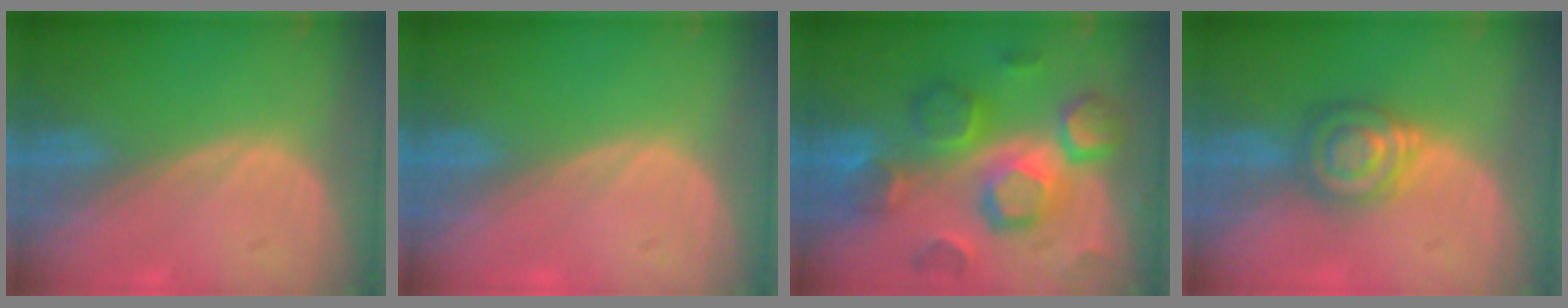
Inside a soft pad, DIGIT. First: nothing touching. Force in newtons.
{"total": 0.0}
{"total": 12.0, "press": 12.0, "slide": 1.2}
{"total": 6.0, "press": 5.9, "slide": 1.0}